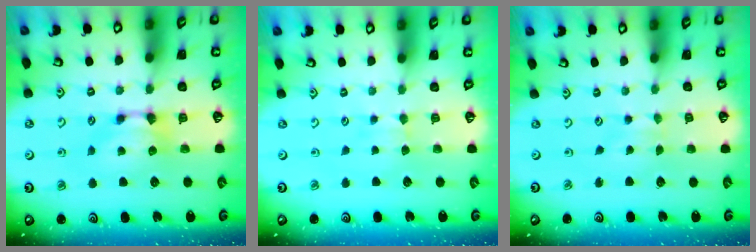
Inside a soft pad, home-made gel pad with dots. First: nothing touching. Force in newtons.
{"total": 2.3, "press": 2.3, "slide": 0.4}
{"total": 2.4, "press": 2.3, "slide": 0.4}